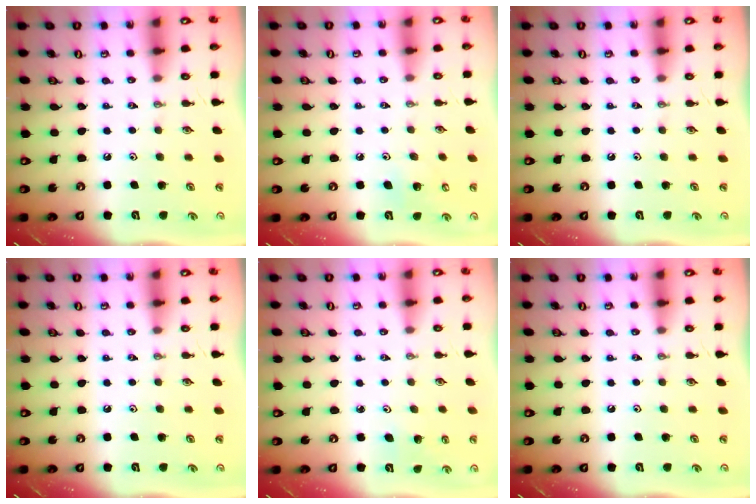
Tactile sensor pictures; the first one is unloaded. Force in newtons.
{"total": 6.8, "press": 6.8, "slide": 0.7}
{"total": 0.0}
{"total": 0.0}
{"total": 2.8, "press": 2.6, "slide": 1.2}
{"total": 0.0}